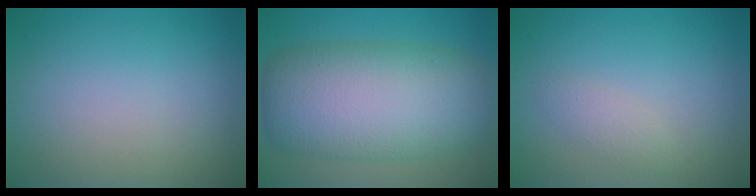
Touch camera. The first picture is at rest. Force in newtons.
{"total": 11.0, "press": 11.0, "slide": 0.4}
{"total": 1.3, "press": 1.3, "slide": 0.0}